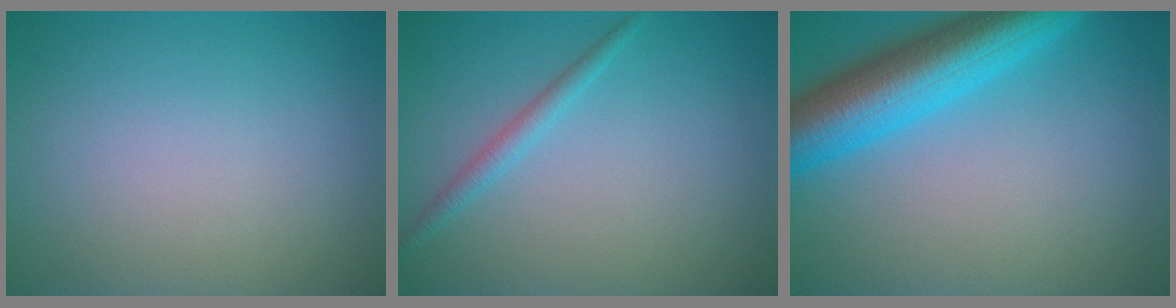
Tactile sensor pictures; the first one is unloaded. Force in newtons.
{"total": 1.6, "press": 1.6, "slide": 0.1}
{"total": 8.7, "press": 8.7, "slide": 0.4}